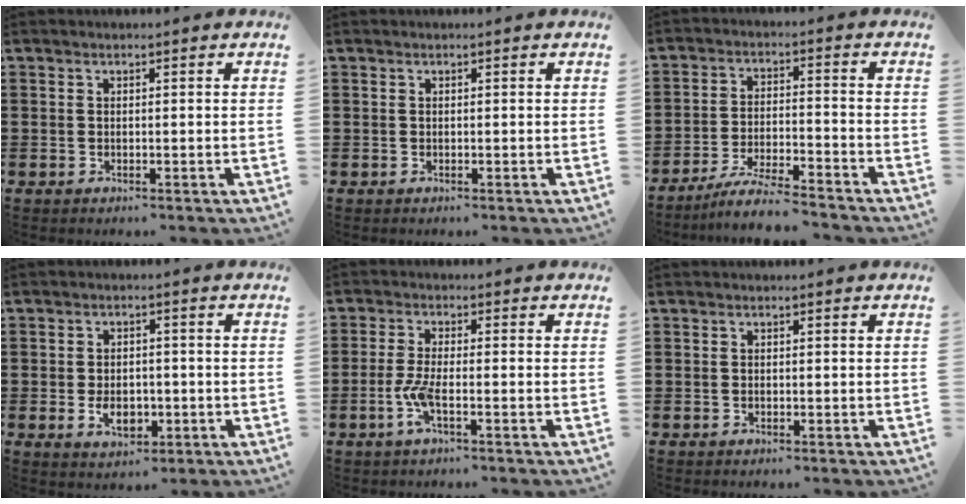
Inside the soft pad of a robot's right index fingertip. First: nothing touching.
{"total": 0.0}
{"total": 5.8, "force": [-5.4, -0.1, 2.1], "torque": [-0.048, -0.012, -0.105]}
{"total": 4.6, "force": [-1.2, 2.9, 3.3], "torque": [-0.049, -0.006, -0.023]}
{"total": 4.4, "force": [-1.8, 0.8, 3.9], "torque": [-0.094, -0.011, -0.041]}
{"total": 0.0}